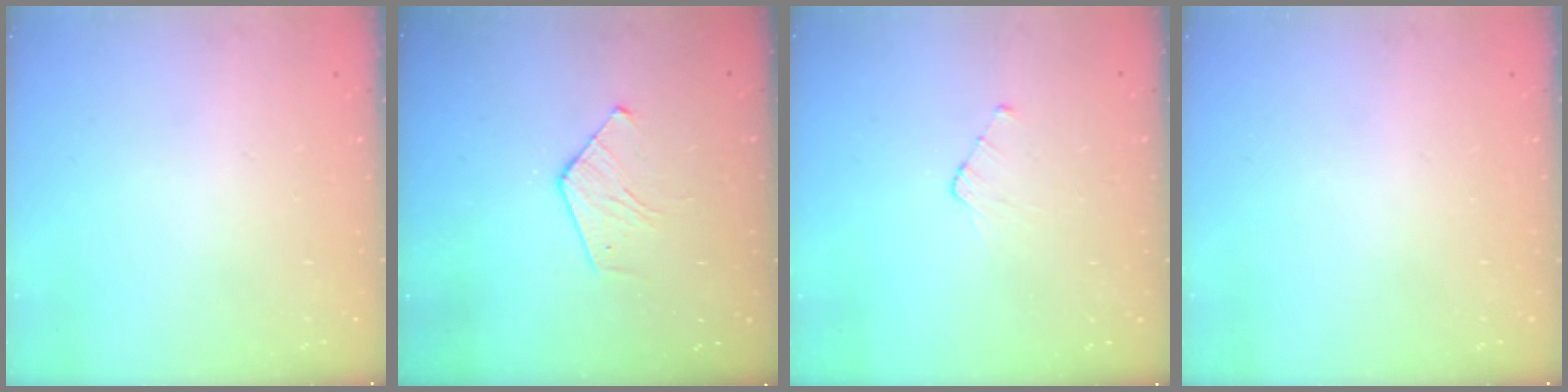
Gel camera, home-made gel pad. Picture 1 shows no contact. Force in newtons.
{"total": 7.2, "press": 7.2, "slide": 0.8}
{"total": 2.5, "press": 2.5, "slide": 0.3}
{"total": 0.0}